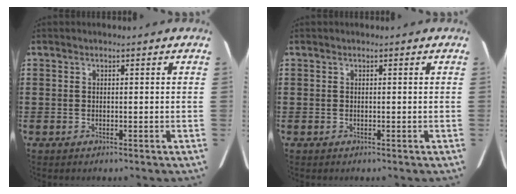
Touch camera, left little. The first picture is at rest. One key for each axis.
{"total": 0.0}